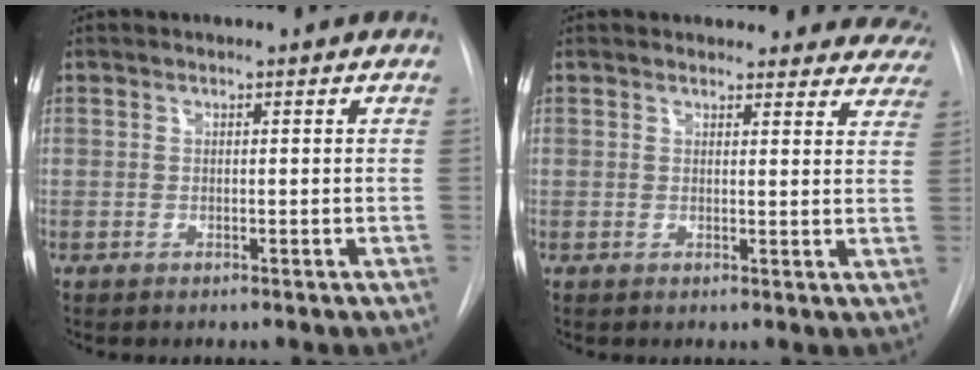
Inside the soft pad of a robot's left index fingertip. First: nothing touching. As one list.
[{"total": 15.2, "force": [14.3, 4.8, 2.0], "torque": [0.010, -0.041, 0.132]}]